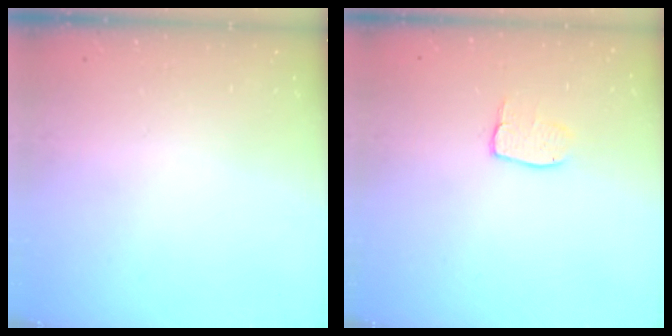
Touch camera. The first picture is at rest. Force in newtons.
{"total": 6.3, "press": 6.3, "slide": 0.2}